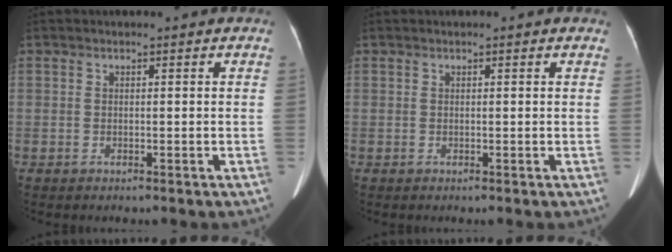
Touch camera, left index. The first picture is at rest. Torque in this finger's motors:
{"motor_torque": [0.91, -1.23, 0.34, 0.05]}